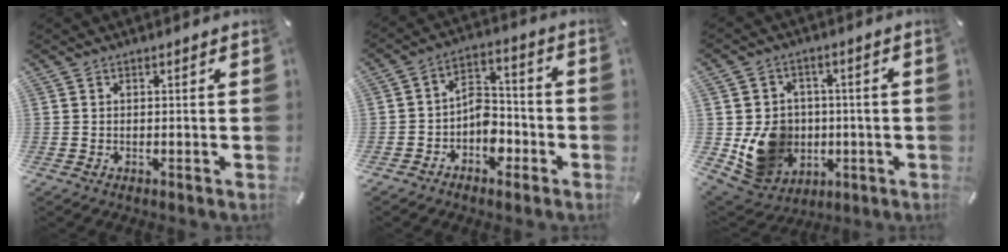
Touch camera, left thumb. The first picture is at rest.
{"total": 7.7, "force": [-3.3, 5.8, 3.9], "torque": [-0.060, 0.023, -0.058]}
{"total": 12.4, "force": [-1.5, 11.4, 4.6], "torque": [-0.094, 0.008, -0.014]}